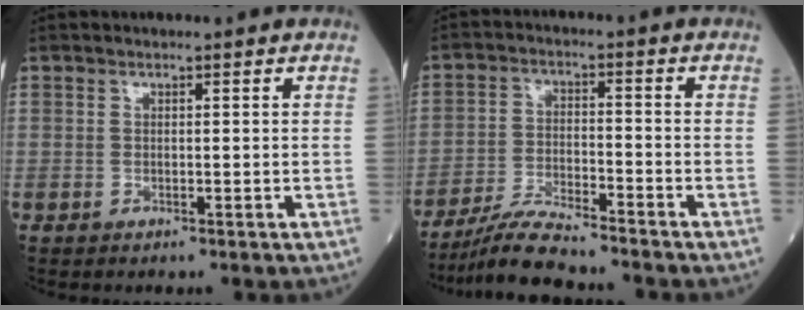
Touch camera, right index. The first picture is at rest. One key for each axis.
{"total": 7.8, "fx": -7.3, "fy": 0.0, "fz": 2.9, "tx": -0.055, "ty": -0.016, "tz": -0.135}